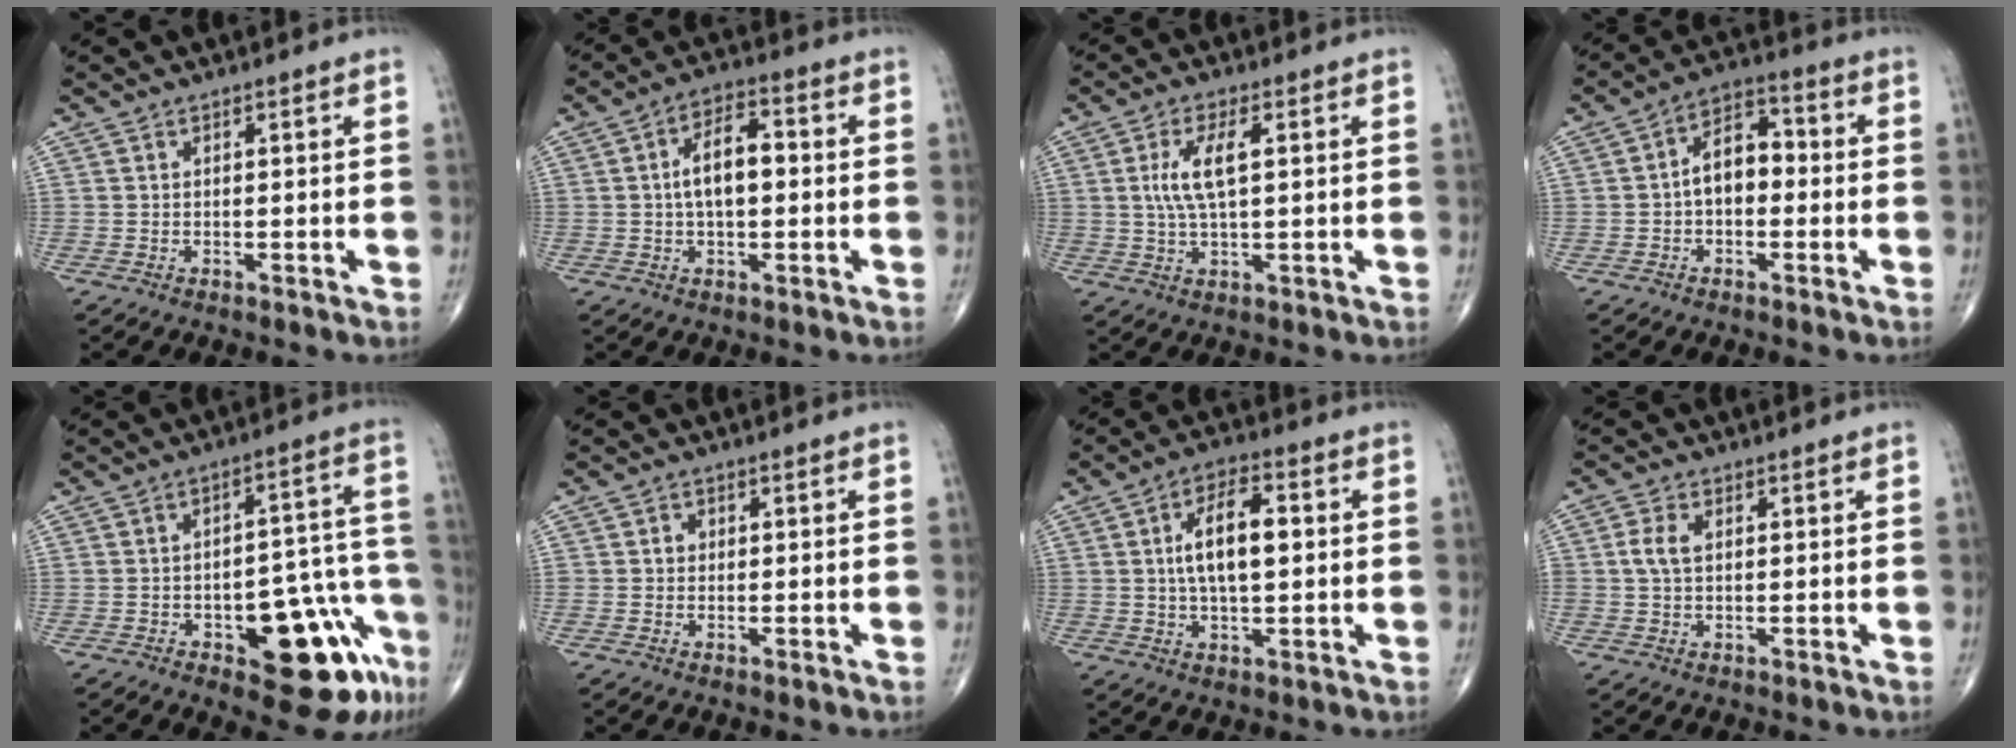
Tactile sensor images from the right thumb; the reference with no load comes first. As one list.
[{"total": 8.5, "force": [0.4, 4.4, 7.3], "torque": [-0.116, 0.020, -0.001]}, {"total": 7.2, "force": [1.4, 2.5, 6.7], "torque": [-0.141, 0.002, 0.028]}, {"total": 8.2, "force": [-0.6, 5.2, 6.3], "torque": [-0.081, 0.032, -0.022]}, {"total": 16.4, "force": [-8.1, 6.5, 12.8], "torque": [-0.105, 0.073, -0.094]}, {"total": 1.6, "force": [0.1, 1.4, 0.7], "torque": [-0.002, 0.004, 0.001]}, {"total": 10.4, "force": [1.2, 4.7, 9.2], "torque": [-0.151, 0.010, 0.017]}, {"total": 4.0, "force": [0.6, 2.5, 3.0], "torque": [-0.068, 0.007, 0.011]}]